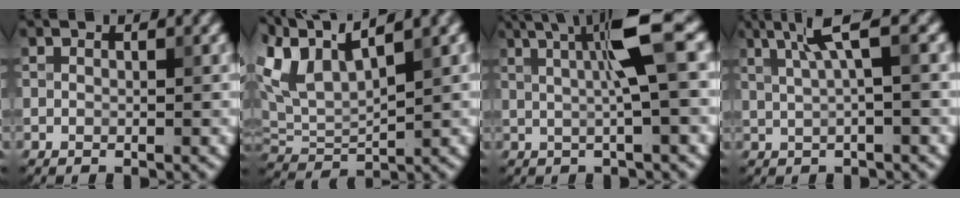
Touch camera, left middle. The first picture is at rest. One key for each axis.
{"total": 6.6, "fx": 3.6, "fy": 2.9, "fz": 4.7, "tx": -0.108, "ty": 0.016, "tz": 0.071}
{"total": 5.6, "fx": 1.0, "fy": 0.7, "fz": 5.5, "tx": -0.087, "ty": 0.014, "tz": 0.014}
{"total": 3.6, "fx": 1.2, "fy": 0.5, "fz": 3.4, "tx": -0.065, "ty": 0.010, "tz": 0.025}